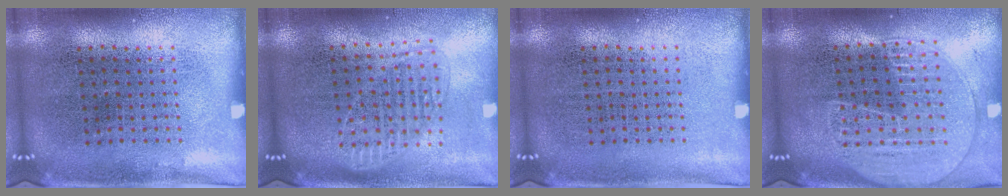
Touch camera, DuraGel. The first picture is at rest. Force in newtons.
{"total": 1.6, "press": 1.4, "slide": 0.8}
{"total": 0.0}
{"total": 1.8, "press": 1.7, "slide": 0.7}